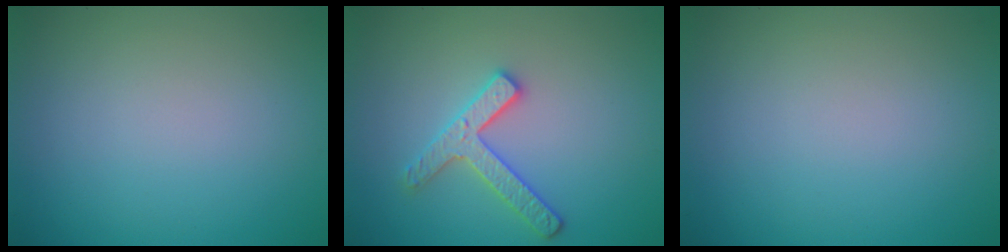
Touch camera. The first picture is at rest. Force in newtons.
{"total": 2.9, "press": 2.8, "slide": 0.6}
{"total": 0.0}